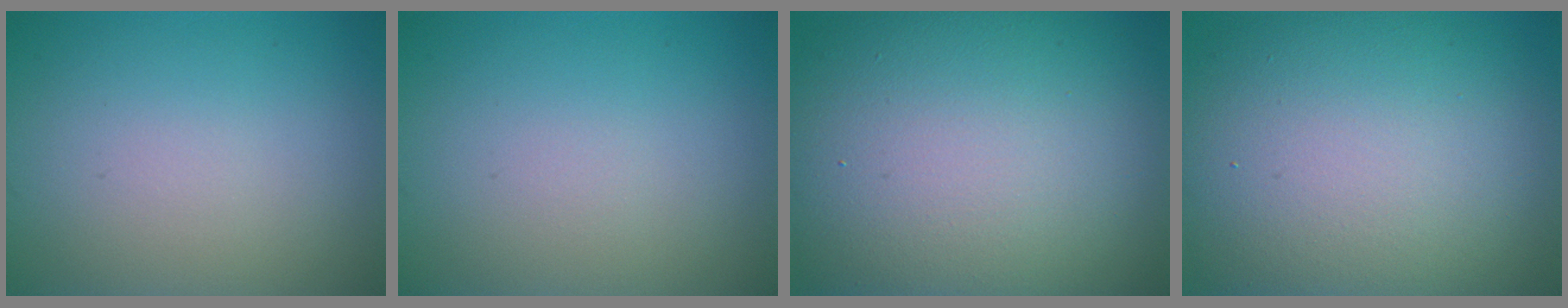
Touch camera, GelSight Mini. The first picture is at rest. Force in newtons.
{"total": 0.0}
{"total": 16.7, "press": 16.6, "slide": 1.6}
{"total": 14.9, "press": 14.9, "slide": 1.0}